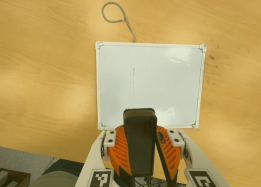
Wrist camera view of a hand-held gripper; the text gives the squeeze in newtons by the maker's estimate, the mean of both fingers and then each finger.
{"total": 11.4, "left": 10.8, "right": 12.0}